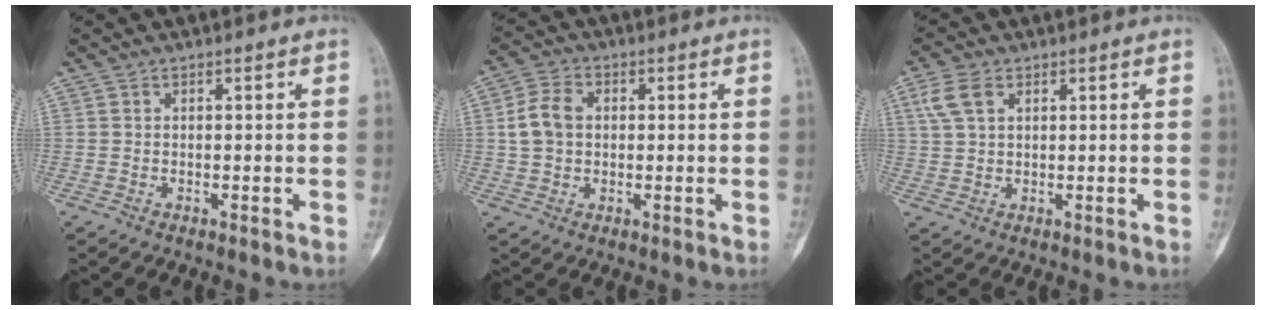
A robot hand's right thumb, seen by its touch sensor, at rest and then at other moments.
{"total": 6.6, "force": [0.7, 5.0, 4.3], "torque": [-0.080, 0.013, 0.010]}
{"total": 4.9, "force": [2.1, 2.9, 3.3], "torque": [-0.071, 0.006, 0.047]}